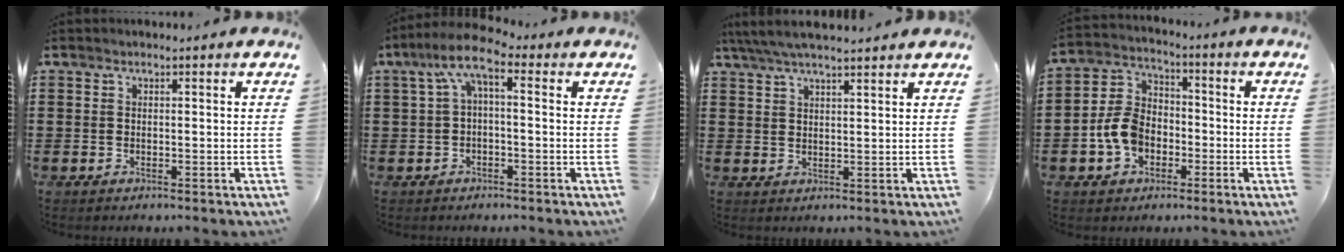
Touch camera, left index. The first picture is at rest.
{"total": 5.3, "force": [0.1, 1.7, 5.0], "torque": [-0.114, -0.011, -0.008]}
{"total": 4.6, "force": [4.0, 0.5, 2.4], "torque": [-0.055, -0.005, 0.072]}
{"total": 7.5, "force": [-2.6, 5.5, 4.4], "torque": [-0.120, 0.011, -0.056]}